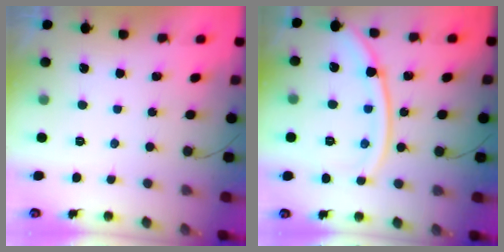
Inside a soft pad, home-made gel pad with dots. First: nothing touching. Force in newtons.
{"total": 12.6, "press": 12.5, "slide": 1.5}